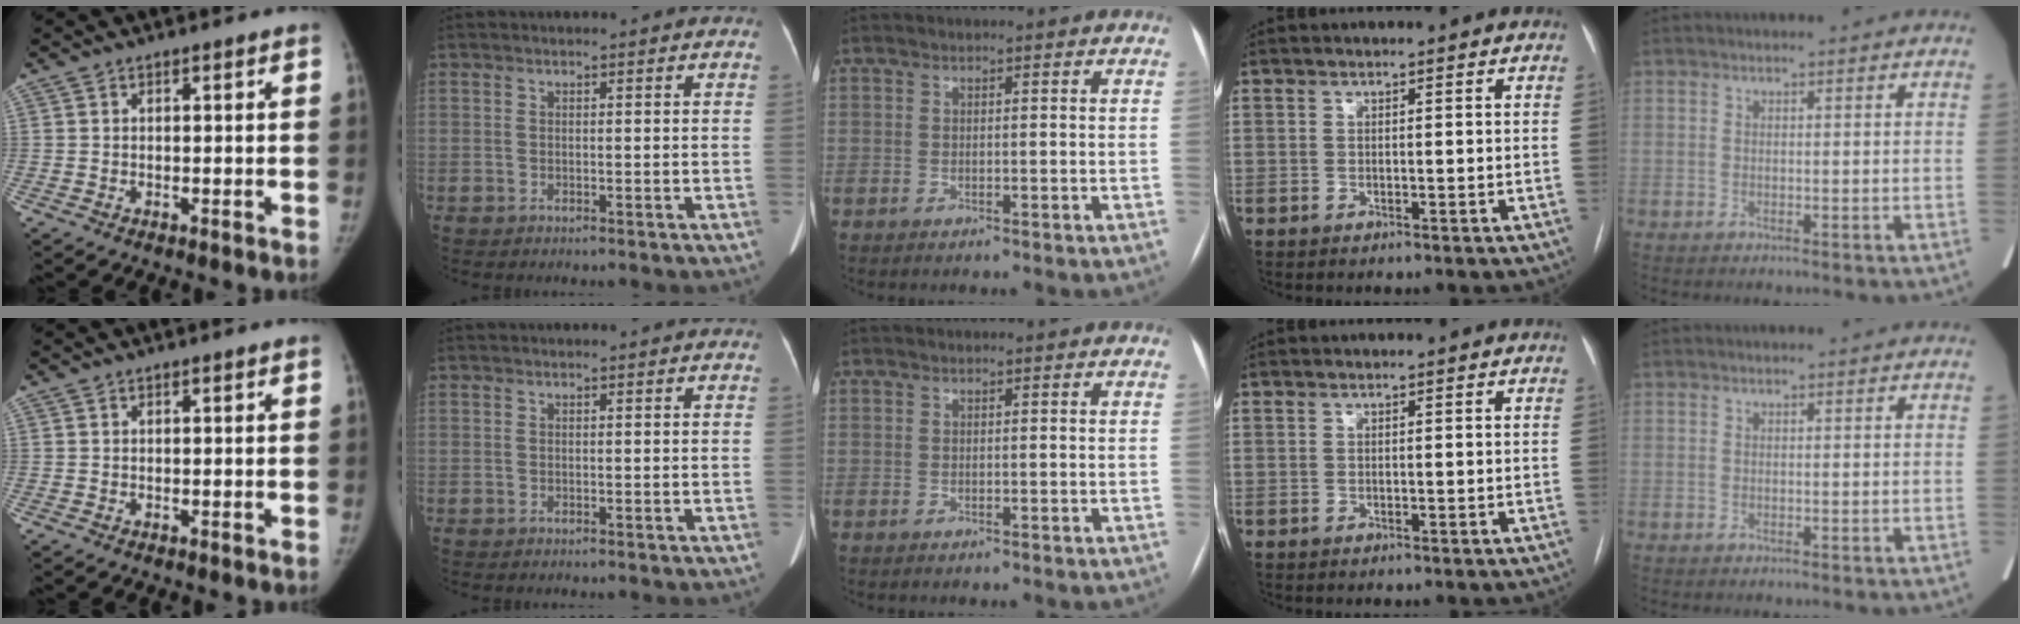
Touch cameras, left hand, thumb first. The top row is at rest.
{}